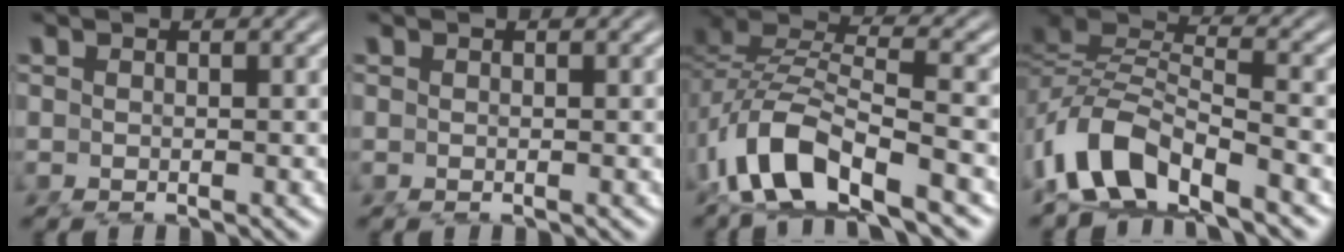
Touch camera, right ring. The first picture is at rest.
{"total": 0.0}
{"total": 7.4, "force": [-2.4, 3.8, 5.8], "torque": [-0.128, -0.013, -0.036]}
{"total": 6.5, "force": [-2.9, 4.0, 4.2], "torque": [-0.098, -0.020, -0.046]}